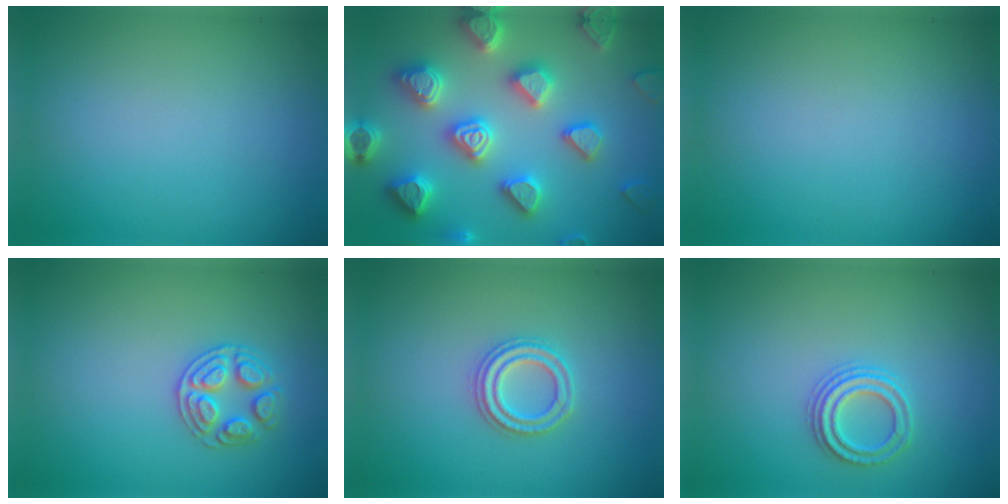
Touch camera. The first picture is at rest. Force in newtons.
{"total": 7.4, "press": 7.2, "slide": 1.6}
{"total": 0.0}
{"total": 2.6, "press": 2.6, "slide": 0.4}
{"total": 2.4, "press": 2.3, "slide": 0.5}
{"total": 2.3, "press": 2.2, "slide": 0.8}